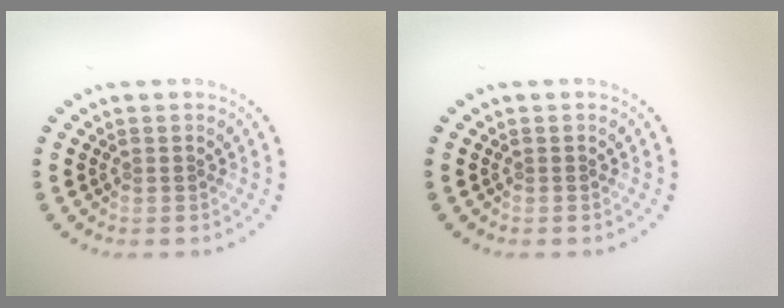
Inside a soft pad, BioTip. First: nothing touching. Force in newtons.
{"total": 0.0}